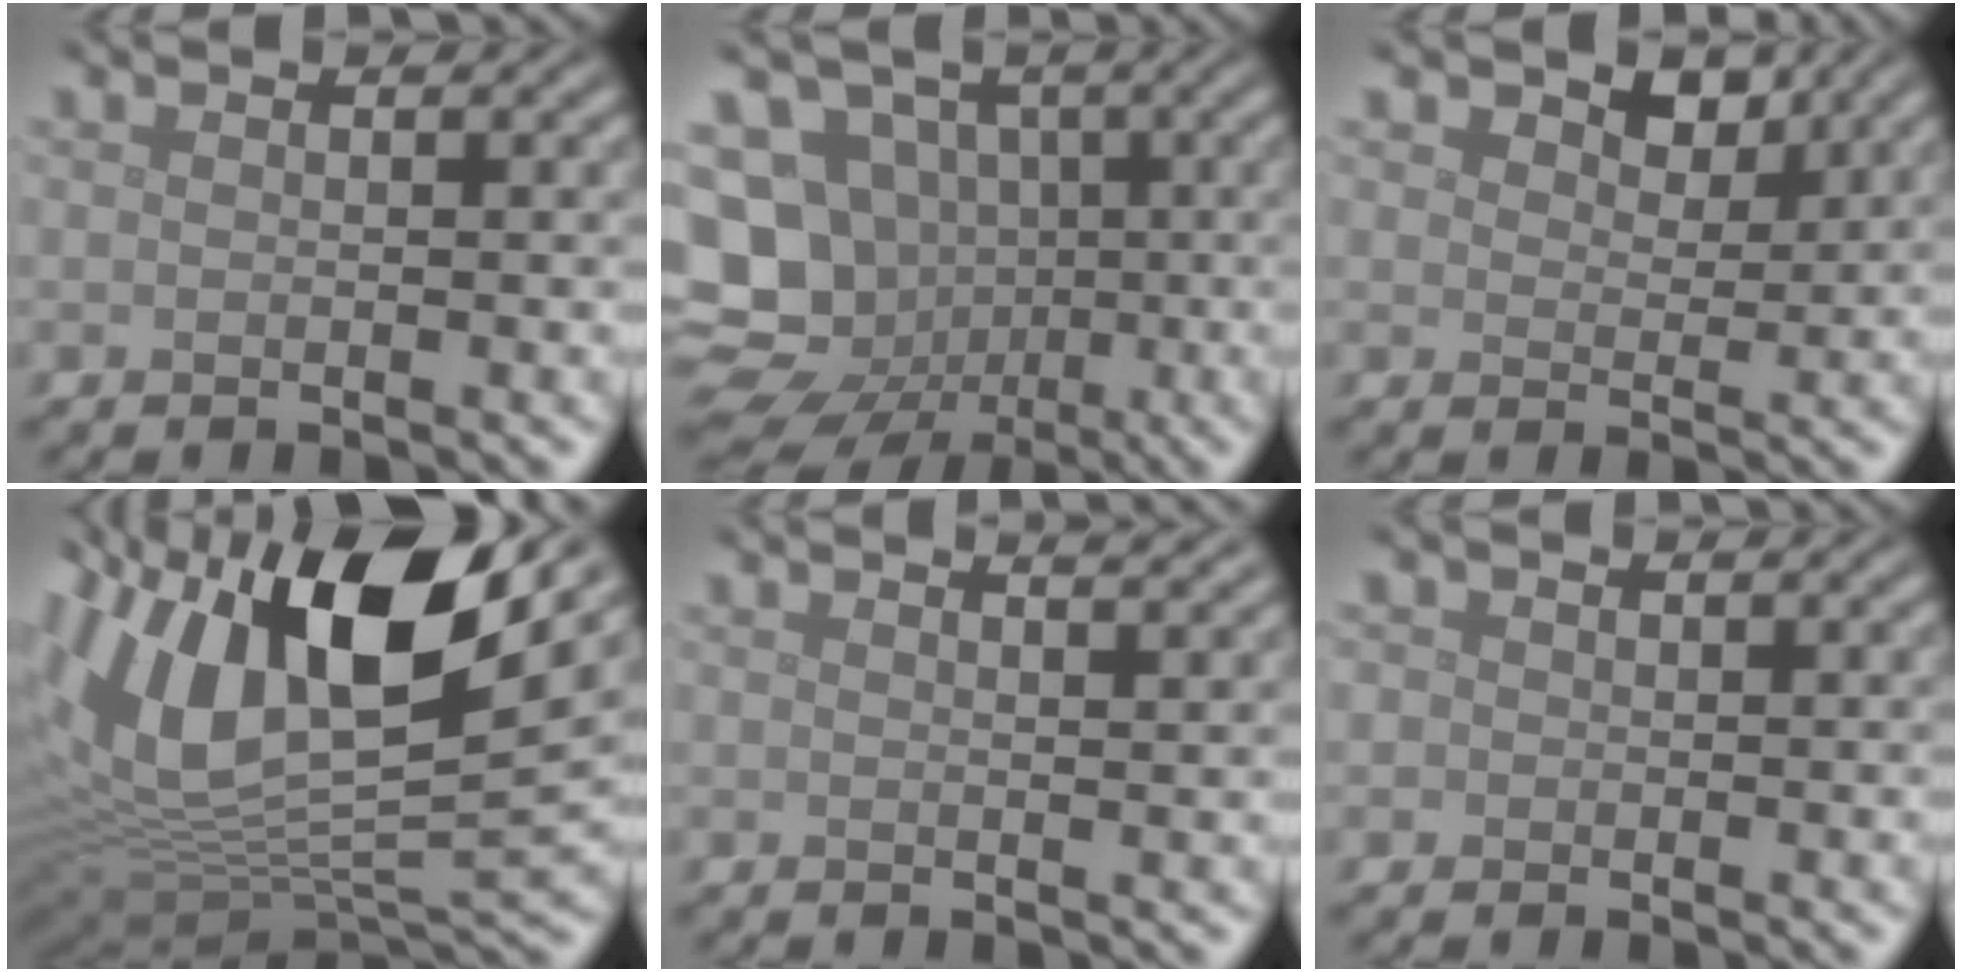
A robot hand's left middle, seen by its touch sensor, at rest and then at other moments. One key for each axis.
{"total": 16.2, "fx": -3.7, "fy": 14.7, "fz": 5.7, "tx": -0.142, "ty": -0.003, "tz": -0.073}
{"total": 3.7, "fx": 2.7, "fy": 2.0, "fz": 1.5, "tx": -0.030, "ty": -0.018, "tz": 0.041}
{"total": 16.3, "fx": 5.8, "fy": 7.7, "fz": 13.0, "tx": -0.265, "ty": 0.010, "tz": 0.098}
{"total": 2.5, "fx": 2.0, "fy": 0.8, "fz": 1.3, "tx": -0.001, "ty": 0.013, "tz": 0.006}
{"total": 1.1, "fx": 0.3, "fy": 1.0, "fz": 0.2, "tx": -0.001, "ty": 0.002, "tz": -0.003}